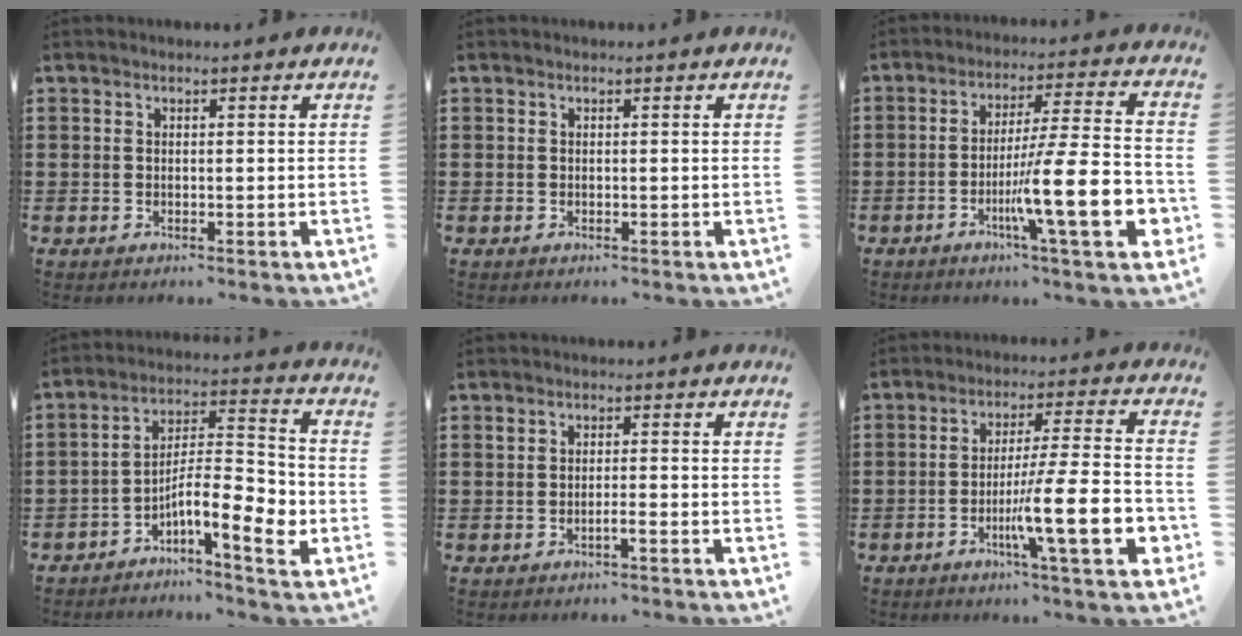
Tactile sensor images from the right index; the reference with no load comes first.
{"total": 0.0}
{"total": 16.4, "force": [-5.4, 2.5, 15.3], "torque": [-0.244, -0.010, -0.087]}
{"total": 10.2, "force": [-4.5, 2.2, 8.9], "torque": [-0.156, -0.003, -0.080]}
{"total": 1.4, "force": [-0.9, -0.2, 1.1], "torque": [-0.020, -0.006, -0.016]}
{"total": 14.7, "force": [-4.9, 1.9, 13.7], "torque": [-0.227, -0.010, -0.081]}